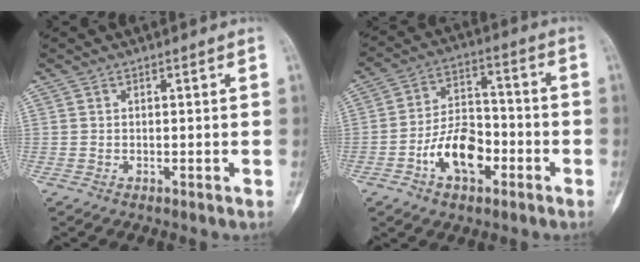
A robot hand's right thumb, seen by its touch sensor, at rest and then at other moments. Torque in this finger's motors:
{"motor_torque": [1.16, 0.89, 0.68, -0.52, 0.09]}